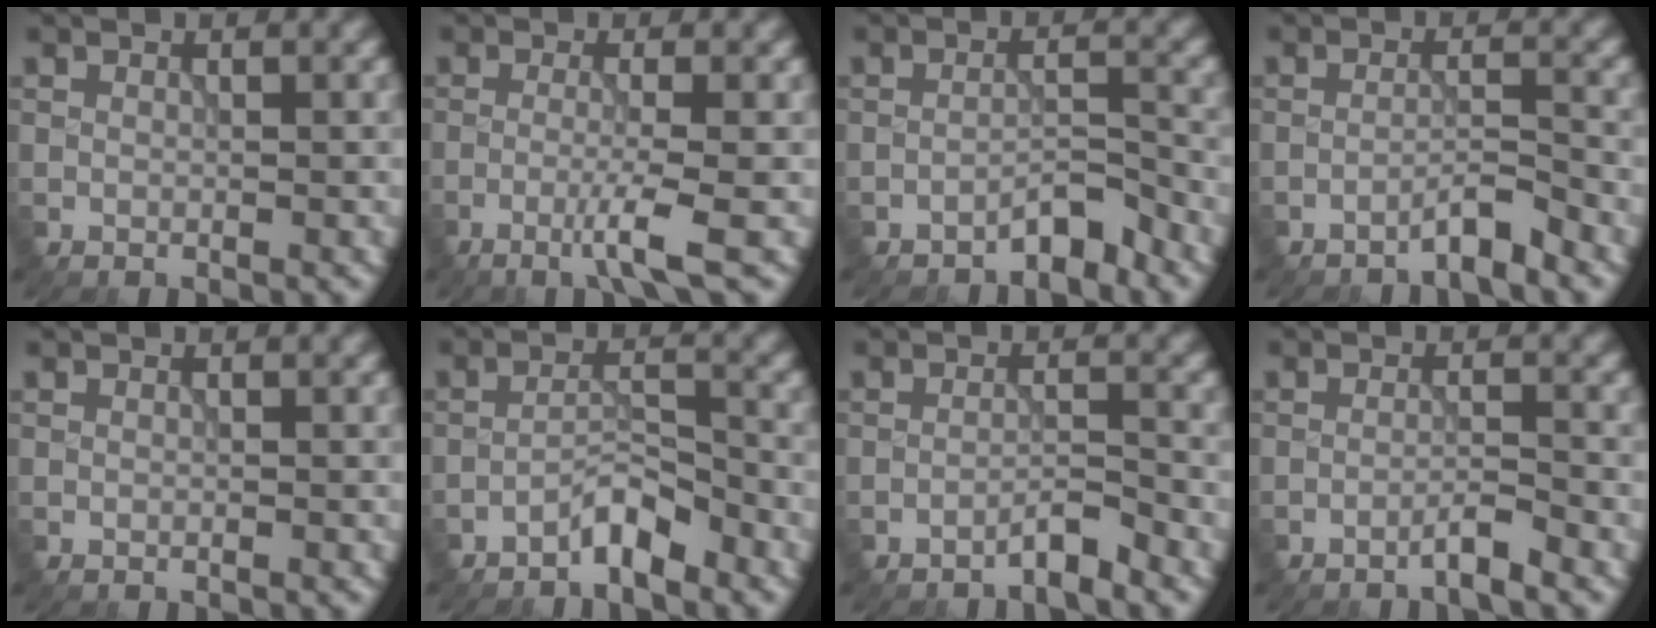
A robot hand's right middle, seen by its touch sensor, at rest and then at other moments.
{"total": 3.1, "force": [-1.4, 0.1, 2.8], "torque": [-0.049, 0.002, -0.038]}
{"total": 2.4, "force": [-2.1, 0.4, 1.0], "torque": [-0.012, 0.014, -0.037]}
{"total": 2.2, "force": [-1.9, 0.0, 1.2], "torque": [-0.013, 0.011, -0.040]}
{"total": 0.0}
{"total": 2.7, "force": [-2.2, 0.5, 1.4], "torque": [-0.021, 0.013, -0.044]}
{"total": 1.8, "force": [-1.6, 0.0, 0.9], "torque": [-0.010, 0.008, -0.034]}
{"total": 1.7, "force": [-1.3, 0.0, 1.1], "torque": [-0.014, 0.008, -0.032]}